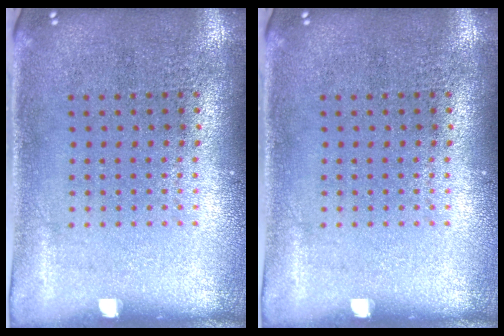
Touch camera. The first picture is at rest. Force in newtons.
{"total": 0.0}